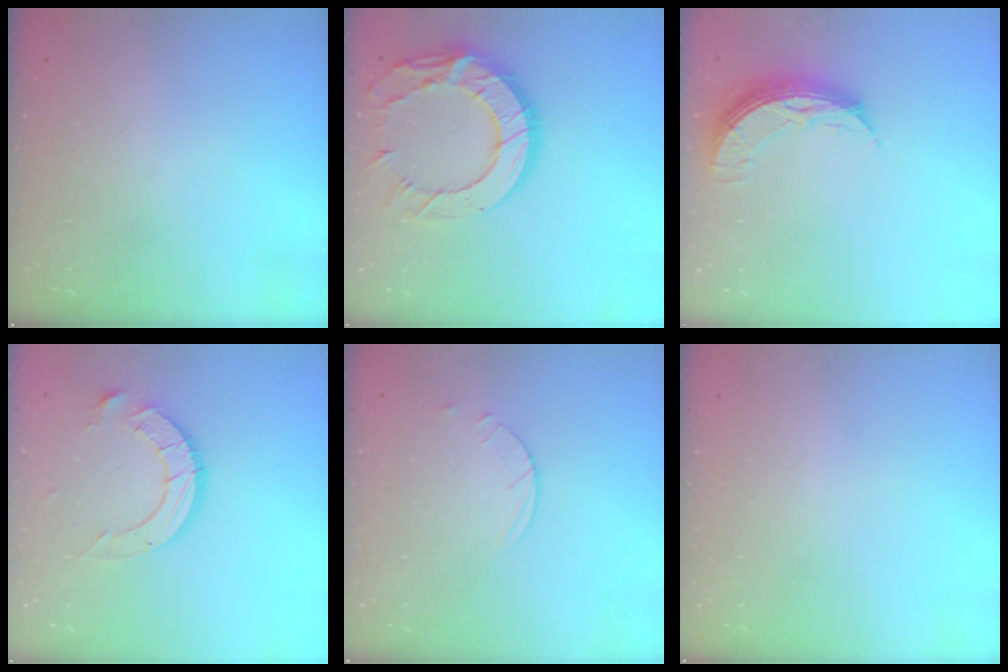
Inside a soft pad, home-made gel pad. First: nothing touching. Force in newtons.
{"total": 17.6, "press": 17.5, "slide": 1.2}
{"total": 9.8, "press": 9.8, "slide": 0.6}
{"total": 10.8, "press": 10.8, "slide": 0.7}
{"total": 3.5, "press": 3.5, "slide": 0.4}
{"total": 0.0}